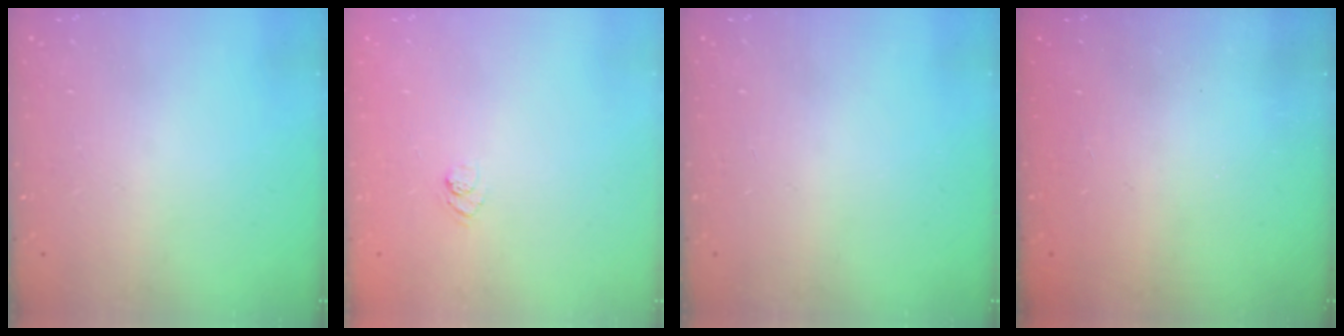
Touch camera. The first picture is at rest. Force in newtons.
{"total": 3.2, "press": 3.0, "slide": 1.0}
{"total": 0.0}
{"total": 2.5, "press": 2.4, "slide": 0.8}